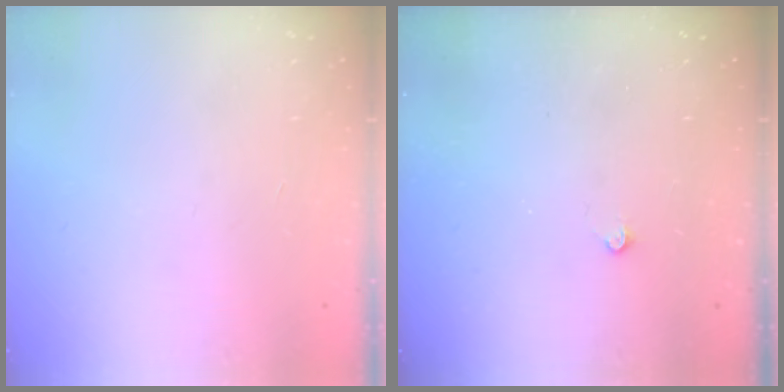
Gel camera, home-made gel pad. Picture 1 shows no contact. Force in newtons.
{"total": 2.0, "press": 1.9, "slide": 0.3}